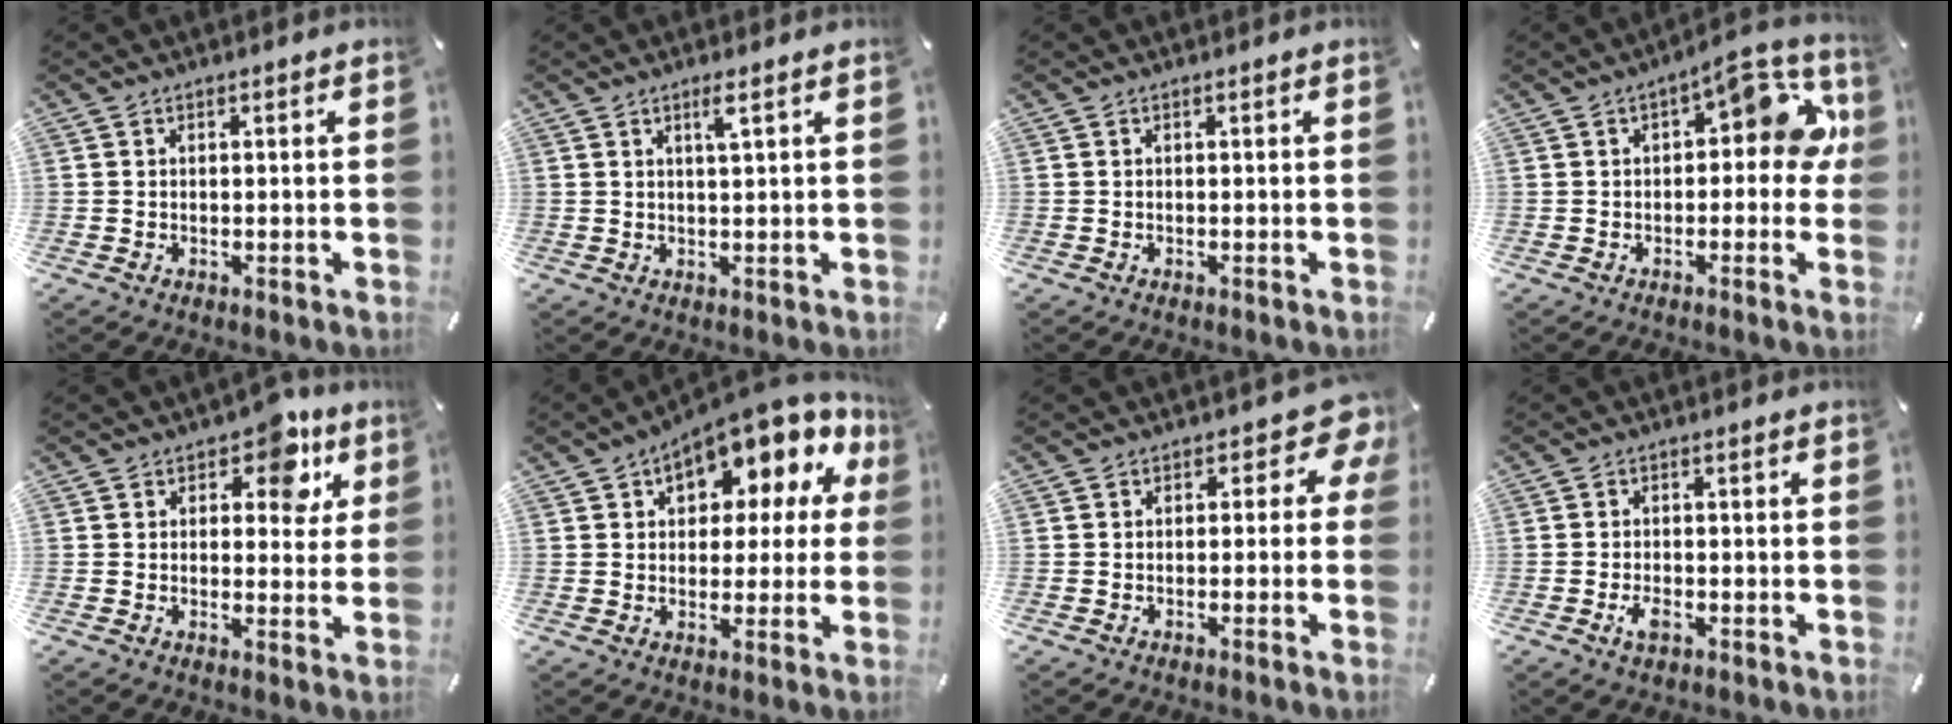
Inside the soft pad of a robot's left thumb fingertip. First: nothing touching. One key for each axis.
{"total": 2.8, "fx": 1.5, "fy": 0.1, "fz": 2.4, "tx": -0.050, "ty": -0.002, "tz": 0.024}
{"total": 0.0}
{"total": 12.0, "fx": 3.2, "fy": 5.3, "fz": 10.3, "tx": -0.126, "ty": -0.020, "tz": 0.051}
{"total": 9.6, "fx": 5.0, "fy": 5.7, "fz": 5.8, "tx": -0.051, "ty": -0.029, "tz": 0.078}
{"total": 11.4, "fx": 7.6, "fy": 5.9, "fz": 6.1, "tx": -0.086, "ty": -0.066, "tz": 0.131}
{"total": 6.5, "fx": 1.4, "fy": 3.9, "fz": 5.0, "tx": -0.064, "ty": -0.006, "tz": 0.022}
{"total": 3.0, "fx": -1.3, "fy": 1.6, "fz": 2.2, "tx": -0.050, "ty": 0.002, "tz": -0.025}